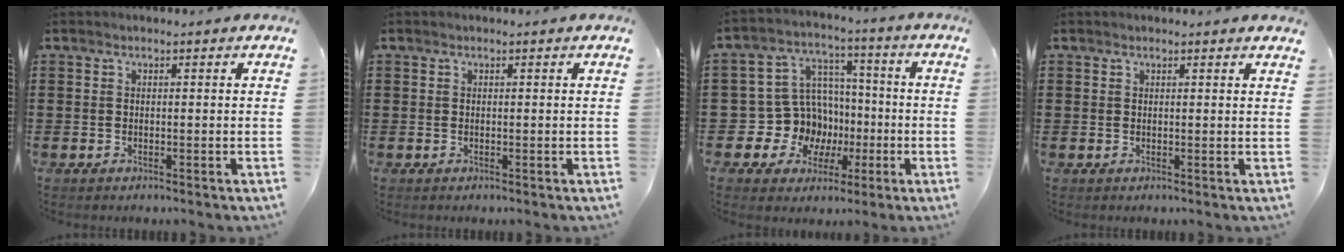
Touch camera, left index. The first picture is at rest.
{"total": 0.0}
{"total": 10.6, "force": [-1.6, 10.1, 2.8], "torque": [-0.102, 0.001, -0.018]}
{"total": 0.8, "force": [0.7, 0.3, 0.1], "torque": [-0.004, 0.001, 0.015]}